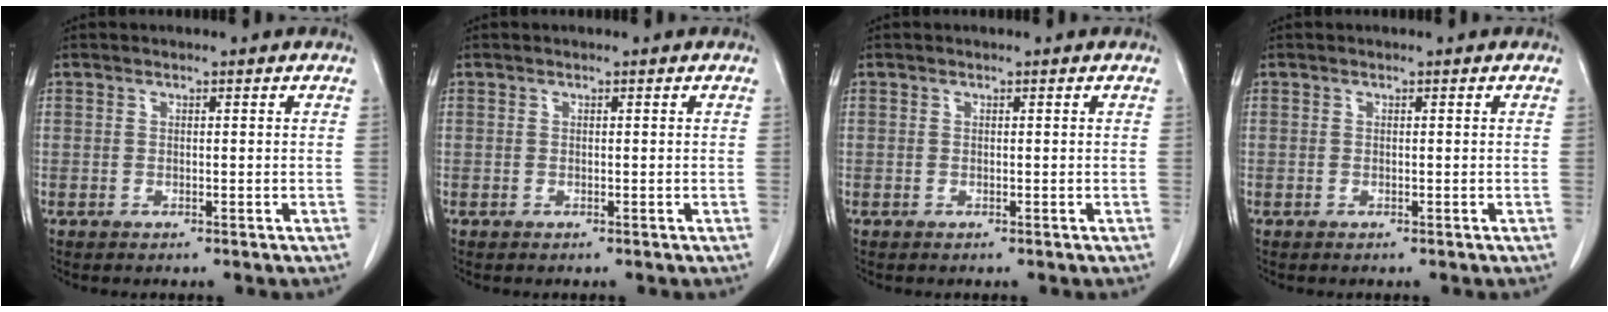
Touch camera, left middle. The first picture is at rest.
{"total": 0.0}
{"total": 0.0}
{"total": 0.0}